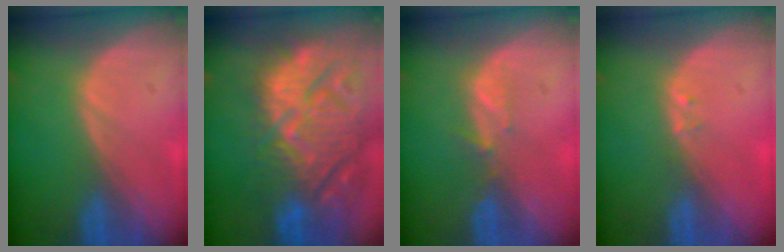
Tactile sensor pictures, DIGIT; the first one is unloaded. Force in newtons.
{"total": 15.3, "press": 13.1, "slide": 8.0}
{"total": 1.9, "press": 1.8, "slide": 0.7}
{"total": 0.6, "press": 0.6, "slide": 0.2}